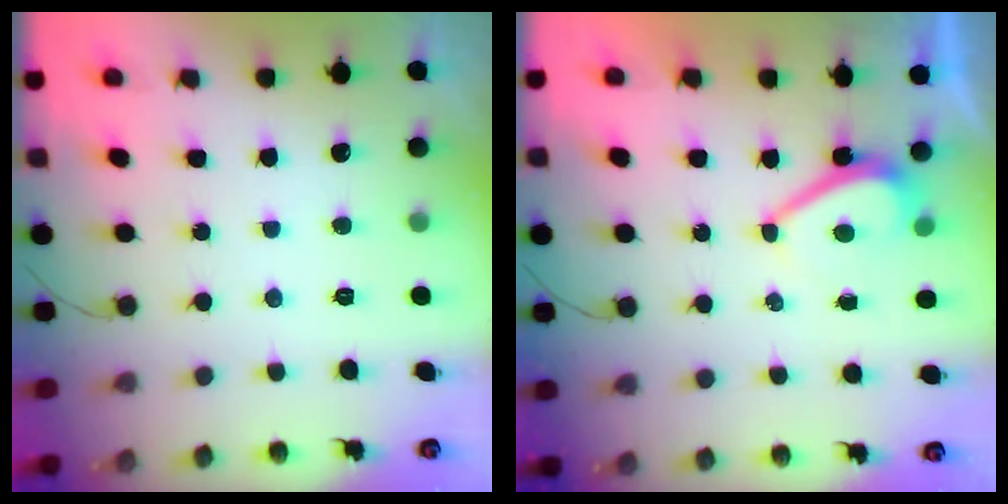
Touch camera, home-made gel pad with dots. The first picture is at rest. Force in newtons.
{"total": 3.6, "press": 3.5, "slide": 0.6}